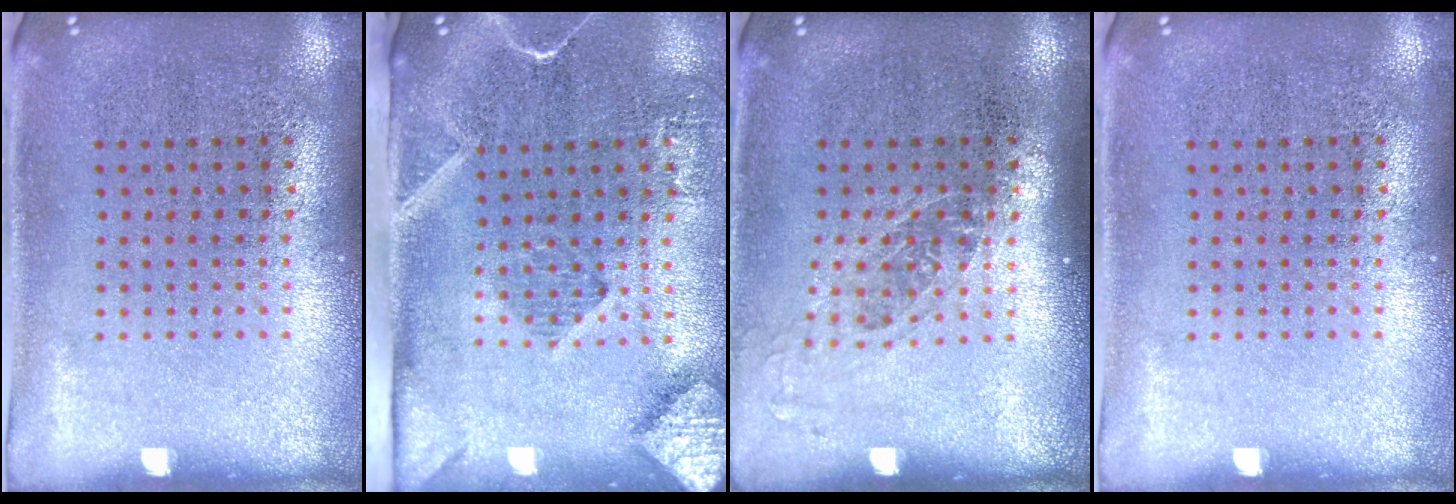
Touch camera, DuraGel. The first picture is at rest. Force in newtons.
{"total": 2.9, "press": 2.1, "slide": 2.0}
{"total": 1.2, "press": 1.0, "slide": 0.7}
{"total": 0.0}